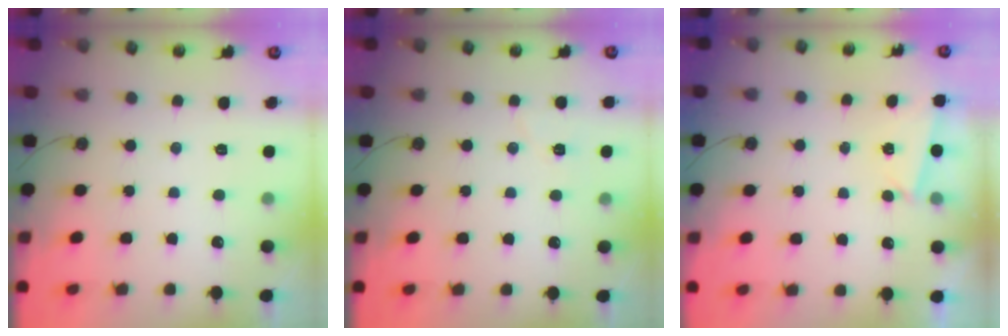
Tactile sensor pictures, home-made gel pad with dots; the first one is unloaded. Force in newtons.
{"total": 5.8, "press": 5.2, "slide": 2.7}
{"total": 1.2, "press": 1.1, "slide": 0.5}